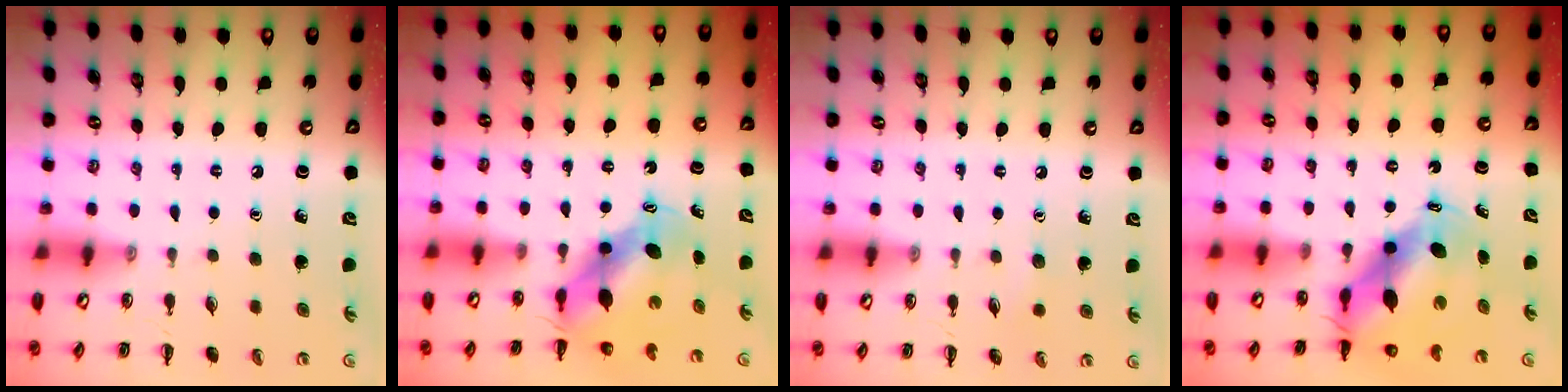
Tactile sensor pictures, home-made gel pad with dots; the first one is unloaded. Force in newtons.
{"total": 6.5, "press": 6.3, "slide": 1.7}
{"total": 3.8, "press": 3.7, "slide": 0.9}
{"total": 9.2, "press": 9.0, "slide": 2.2}